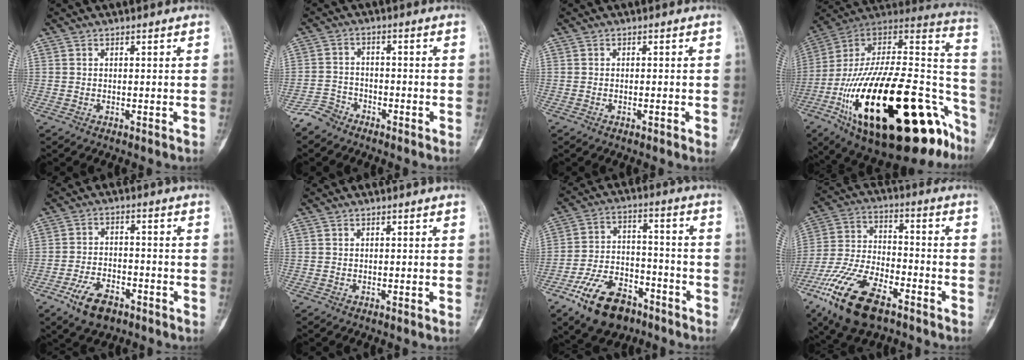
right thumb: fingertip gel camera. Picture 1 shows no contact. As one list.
[{"total": 4.0, "force": [-3.4, 2.0, 0.2], "torque": [0.001, 0.012, -0.075]}, {"total": 1.4, "force": [-0.4, 0.3, 1.3], "torque": [-0.022, -0.001, -0.006]}, {"total": 42.3, "force": [-16.3, 18.1, 34.6], "torque": [-0.477, 0.060, -0.256]}, {"total": 8.1, "force": [-4.8, 4.3, 4.9], "torque": [-0.083, 0.023, -0.083]}, {"total": 0.0}, {"total": 15.0, "force": [-9.3, 8.3, 8.3], "torque": [-0.130, 0.066, -0.160]}, {"total": 18.0, "force": [-10.4, 8.0, 12.3], "torque": [-0.247, 0.036, -0.195]}]